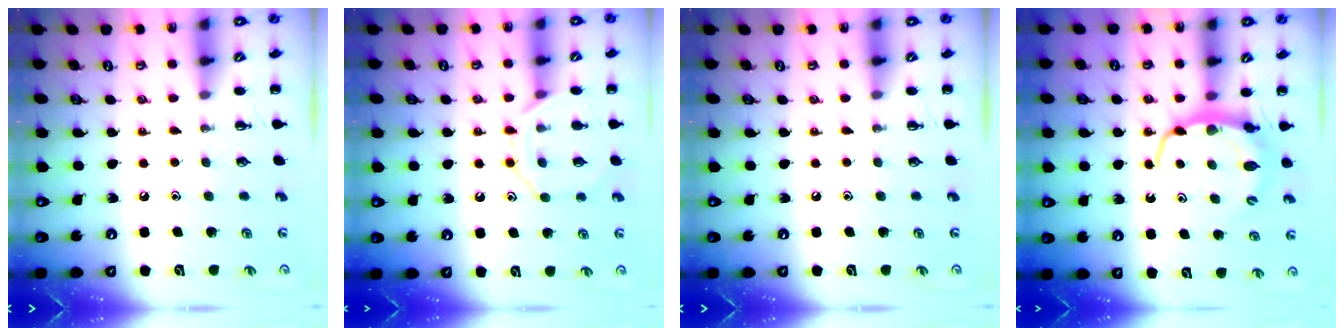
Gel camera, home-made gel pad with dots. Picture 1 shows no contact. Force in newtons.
{"total": 10.5, "press": 10.5, "slide": 0.6}
{"total": 0.0}
{"total": 6.1, "press": 6.1, "slide": 0.5}